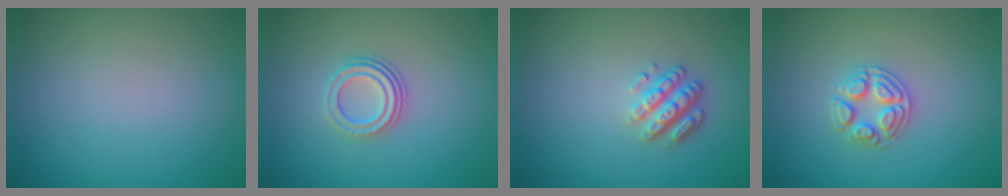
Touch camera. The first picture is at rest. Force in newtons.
{"total": 3.1, "press": 2.3, "slide": 2.2}
{"total": 2.9, "press": 2.4, "slide": 1.7}
{"total": 2.5, "press": 2.5, "slide": 0.4}